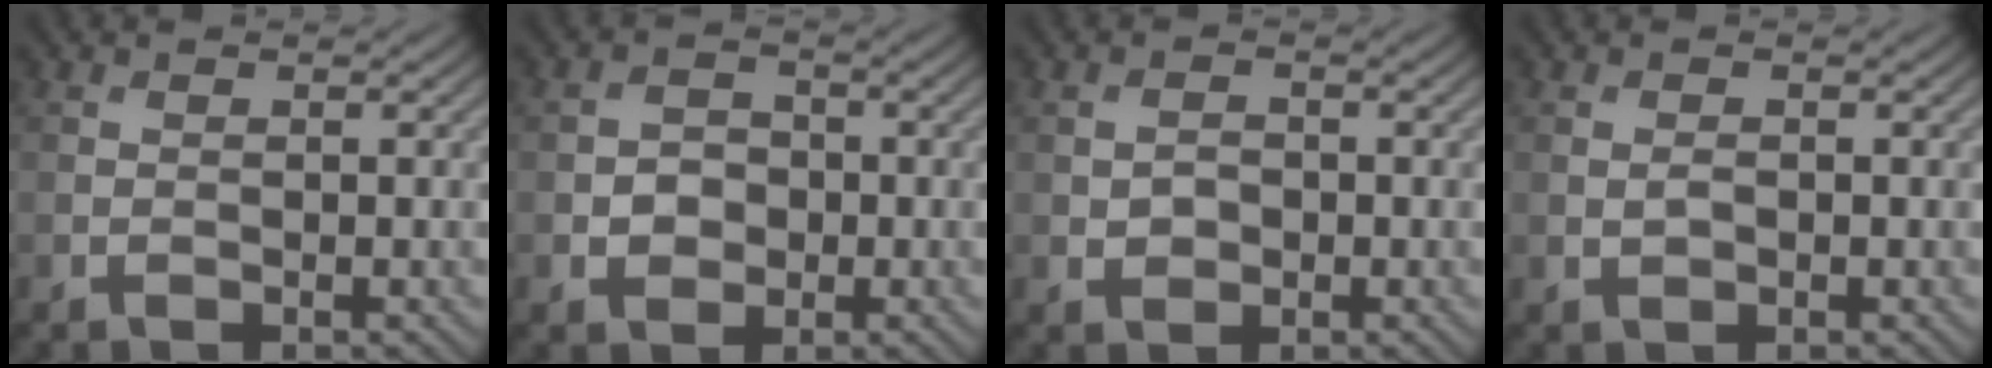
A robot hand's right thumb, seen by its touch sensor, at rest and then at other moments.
{"total": 2.8, "force": [-0.6, 2.4, 1.3], "torque": [-0.023, -0.001, -0.016]}
{"total": 1.7, "force": [-0.2, 1.3, 1.0], "torque": [-0.022, -0.002, -0.006]}
{"total": 0.9, "force": [0.0, 0.6, 0.7], "torque": [-0.016, -0.001, 0.000]}